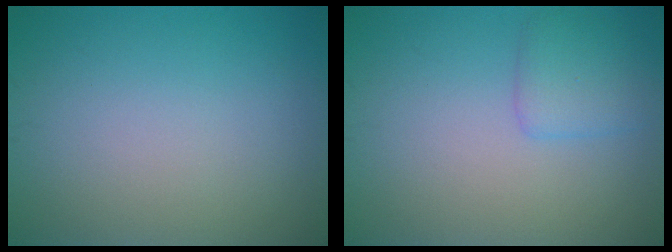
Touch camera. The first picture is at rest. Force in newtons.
{"total": 2.1, "press": 2.1, "slide": 0.1}